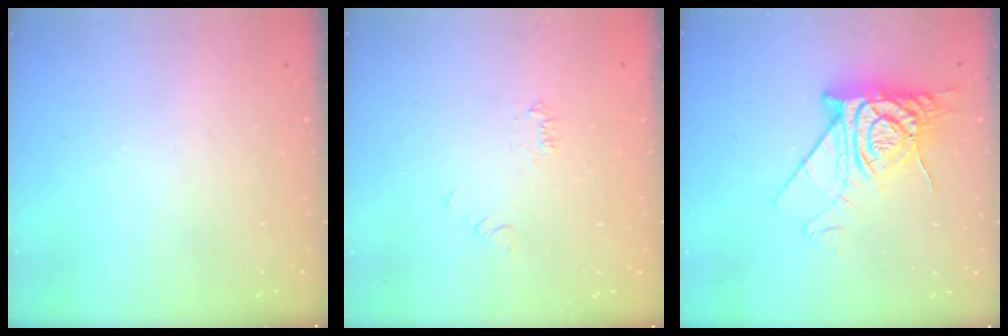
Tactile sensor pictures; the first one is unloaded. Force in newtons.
{"total": 4.5, "press": 4.5, "slide": 0.7}
{"total": 14.4, "press": 14.4, "slide": 1.3}